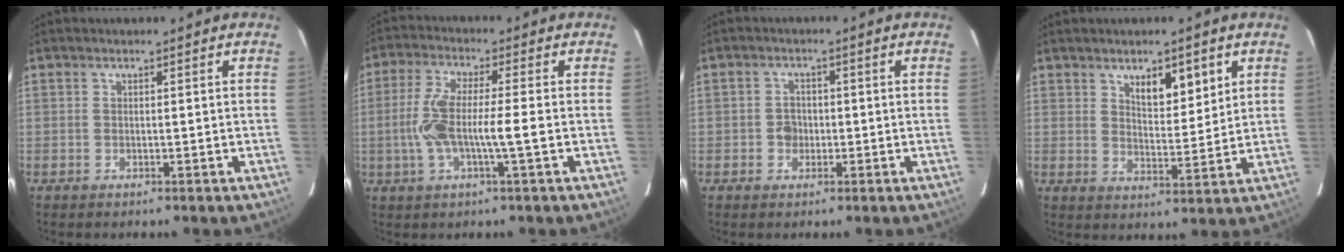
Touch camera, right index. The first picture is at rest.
{"total": 8.5, "force": [-1.4, 0.7, 8.3], "torque": [-0.173, 0.006, -0.031]}
{"total": 2.8, "force": [-0.5, 2.3, 1.5], "torque": [-0.025, 0.005, -0.008]}
{"total": 6.2, "force": [3.5, 2.3, 4.6], "torque": [-0.073, -0.004, 0.059]}